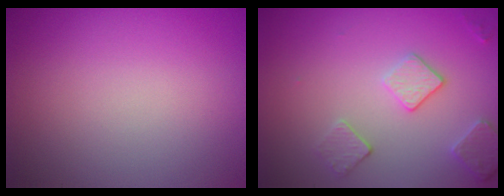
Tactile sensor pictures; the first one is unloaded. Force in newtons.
{"total": 2.7, "press": 2.7, "slide": 0.7}